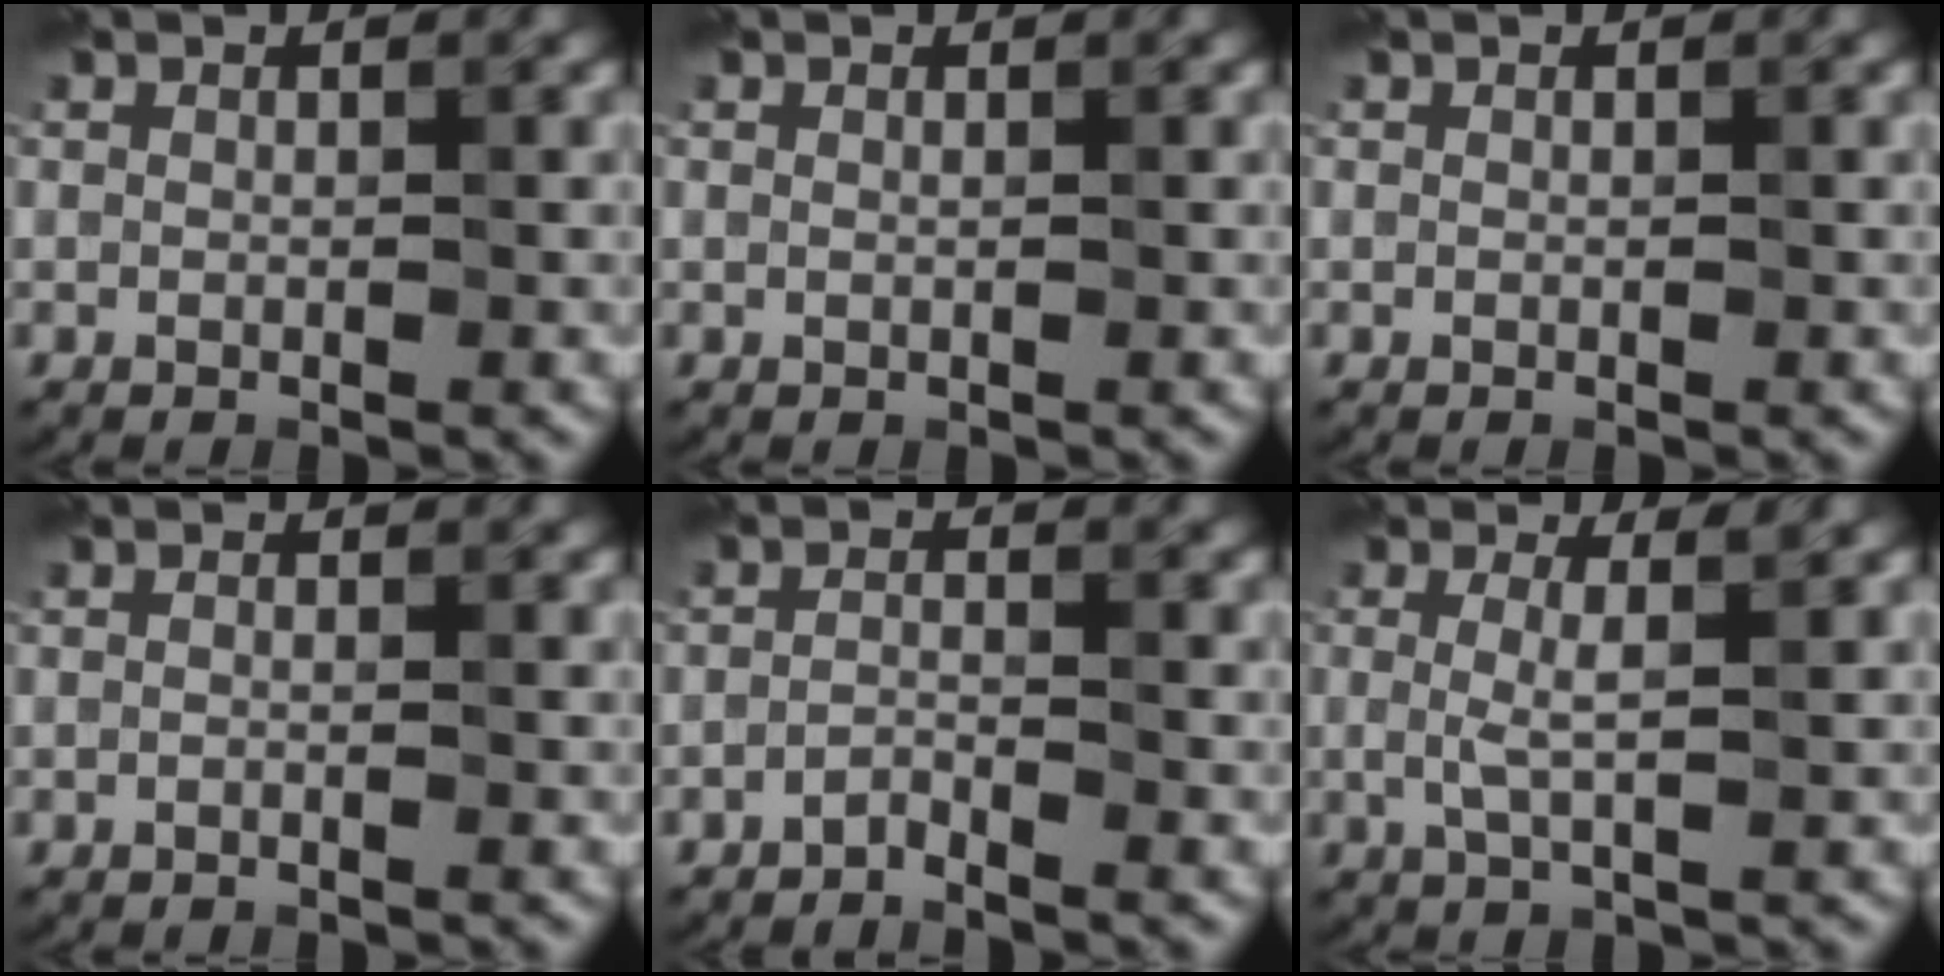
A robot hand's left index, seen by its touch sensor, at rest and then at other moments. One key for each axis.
{"total": 0.7, "fx": 0.3, "fy": 0.4, "fz": 0.4, "tx": 0.004, "ty": -0.001, "tz": 0.002}
{"total": 0.0}
{"total": 0.7, "fx": -0.3, "fy": 0.2, "fz": 0.6, "tx": -0.007, "ty": 0.003, "tz": -0.014}
{"total": 1.1, "fx": -1.0, "fy": 0.1, "fz": 0.4, "tx": -0.007, "ty": 0.005, "tz": -0.031}
{"total": 2.0, "fx": 0.7, "fy": 0.3, "fz": 1.8, "tx": -0.043, "ty": 0.005, "tz": 0.006}